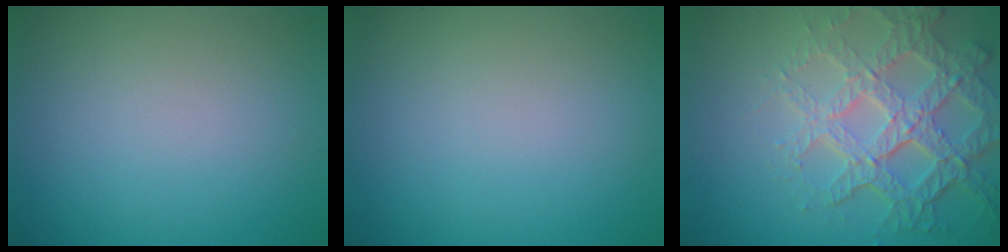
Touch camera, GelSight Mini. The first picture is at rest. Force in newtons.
{"total": 0.0}
{"total": 7.3, "press": 5.2, "slide": 5.2}